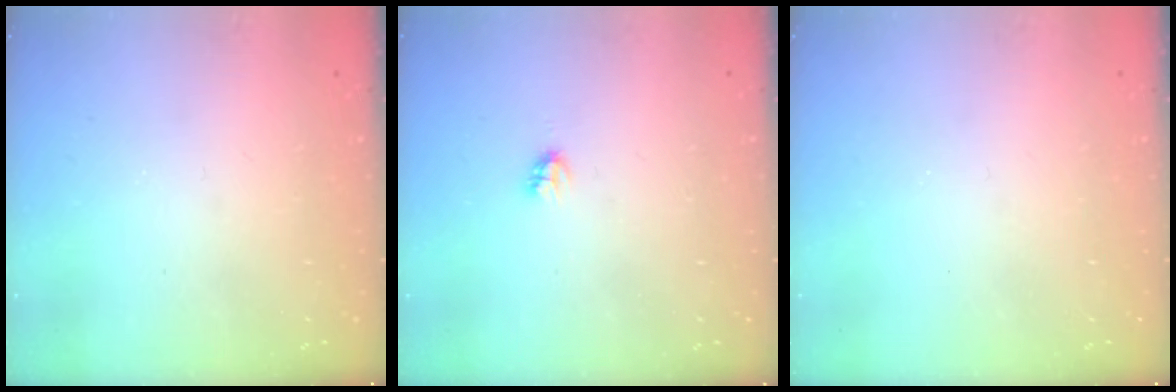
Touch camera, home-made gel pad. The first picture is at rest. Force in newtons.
{"total": 2.2, "press": 2.2, "slide": 0.2}
{"total": 0.0}